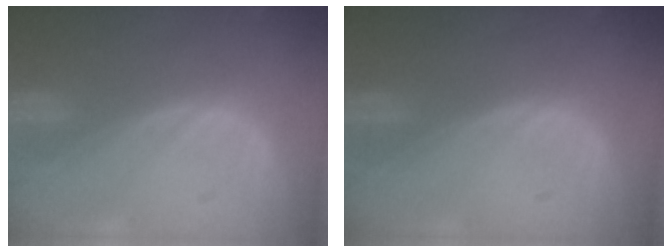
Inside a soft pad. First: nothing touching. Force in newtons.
{"total": 0.0}